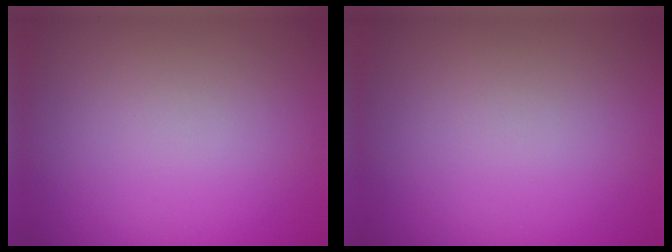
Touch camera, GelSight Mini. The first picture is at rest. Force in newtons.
{"total": 0.0}